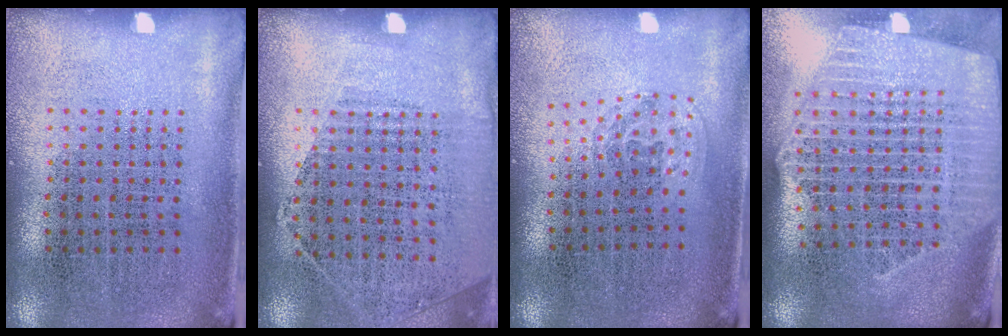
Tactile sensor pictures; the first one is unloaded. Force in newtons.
{"total": 1.1, "press": 0.9, "slide": 0.6}
{"total": 1.0, "press": 0.6, "slide": 0.7}
{"total": 2.5, "press": 2.2, "slide": 1.2}